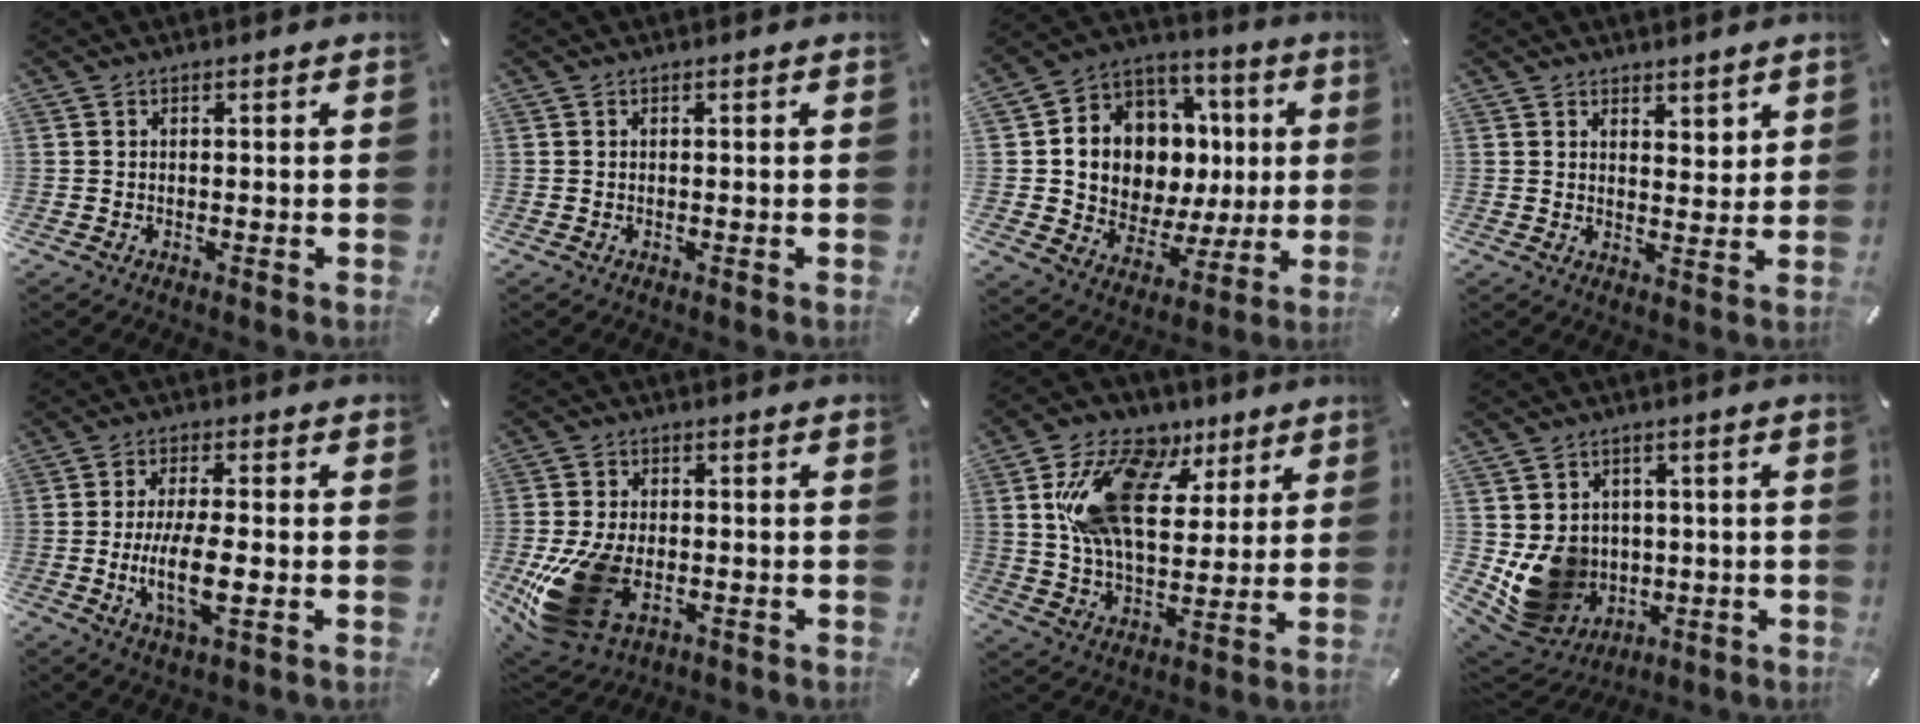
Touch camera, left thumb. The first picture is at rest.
{"total": 0.0}
{"total": 11.7, "force": [1.9, 10.7, 4.4], "torque": [-0.072, -0.036, 0.046]}
{"total": 3.9, "force": [3.2, 2.1, 0.0], "torque": [0.015, -0.024, 0.057]}
{"total": 10.1, "force": [-1.6, 3.6, 9.3], "torque": [-0.192, -0.013, -0.029]}
{"total": 17.2, "force": [-4.9, 11.0, 12.3], "torque": [-0.262, 0.005, -0.076]}
{"total": 20.9, "force": [7.6, 13.5, 14.1], "torque": [-0.256, -0.002, 0.135]}
{"total": 11.9, "force": [-0.4, 11.2, 3.9], "torque": [-0.089, -0.013, 0.006]}